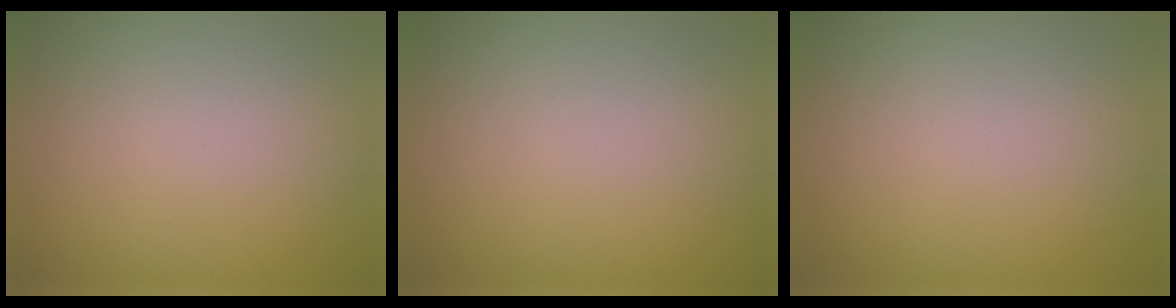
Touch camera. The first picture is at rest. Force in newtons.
{"total": 0.0}
{"total": 0.0}